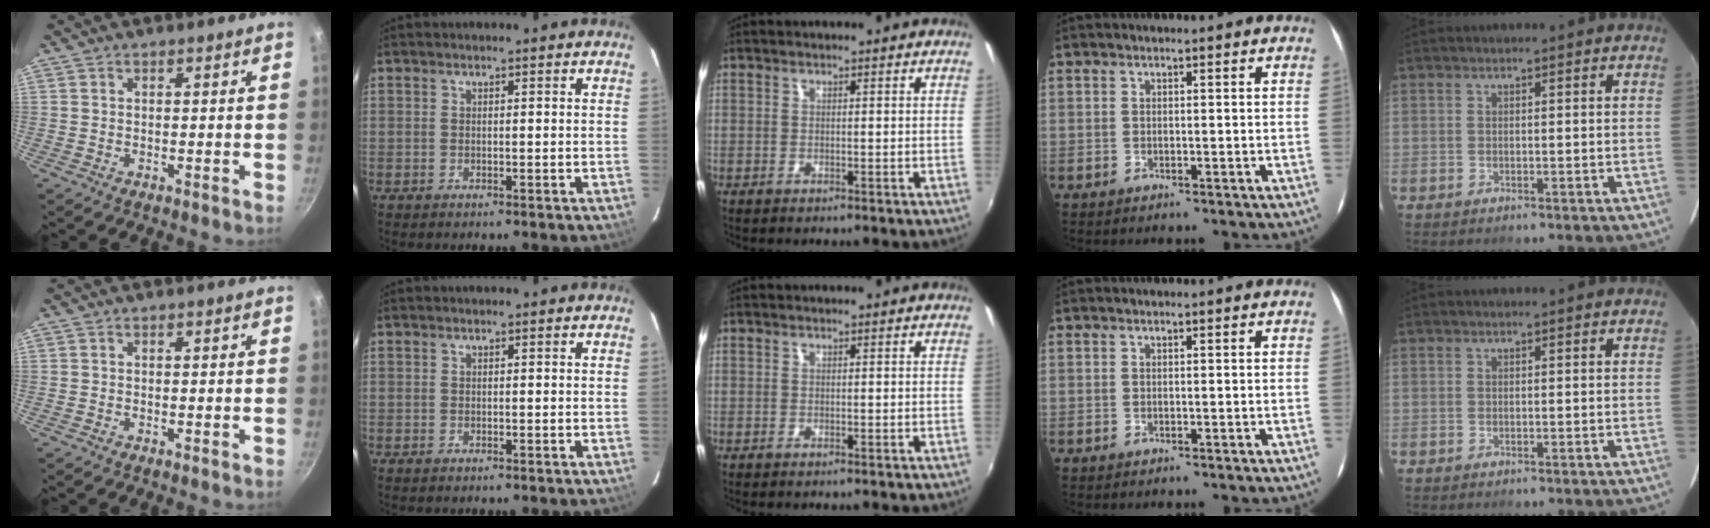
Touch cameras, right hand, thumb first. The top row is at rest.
{}